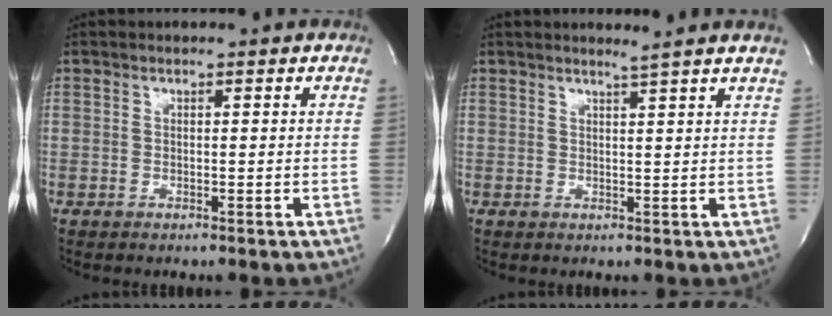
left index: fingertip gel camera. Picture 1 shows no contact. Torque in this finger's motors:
{"motor_torque": [-0.24, 0.08, 0.02, -0.02]}